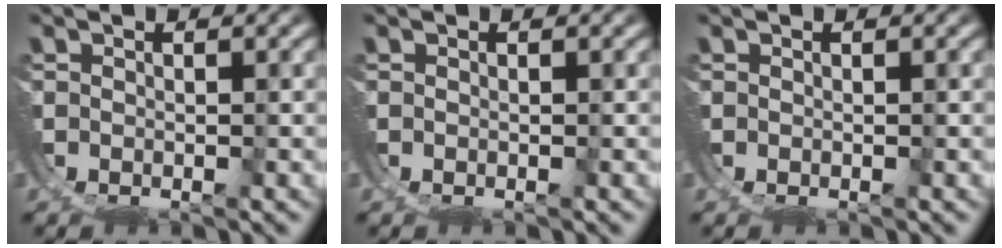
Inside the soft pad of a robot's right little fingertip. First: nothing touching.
{"total": 0.0}
{"total": 0.0}